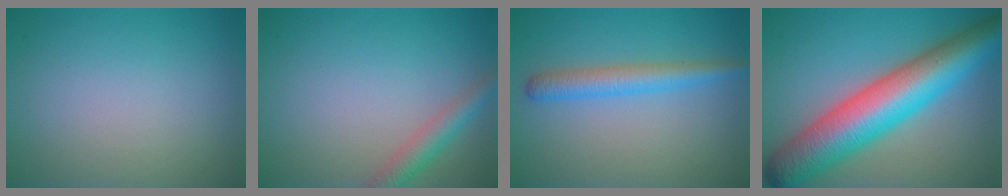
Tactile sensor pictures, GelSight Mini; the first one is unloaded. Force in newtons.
{"total": 2.7, "press": 2.7, "slide": 0.2}
{"total": 3.2, "press": 3.2, "slide": 0.1}
{"total": 11.8, "press": 11.7, "slide": 0.2}